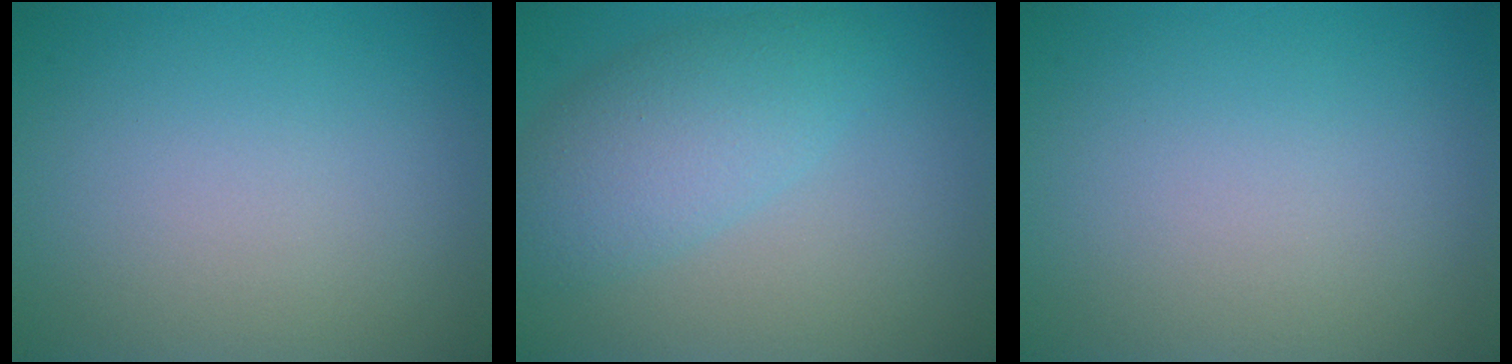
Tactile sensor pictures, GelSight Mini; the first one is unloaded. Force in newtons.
{"total": 4.7, "press": 4.7, "slide": 0.2}
{"total": 0.0}